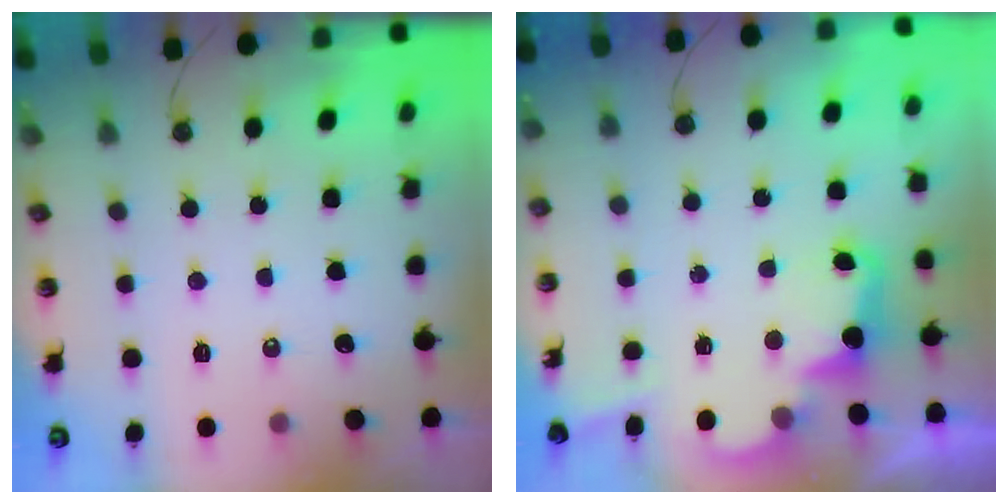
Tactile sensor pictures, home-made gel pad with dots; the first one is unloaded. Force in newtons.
{"total": 3.4, "press": 3.3, "slide": 0.6}